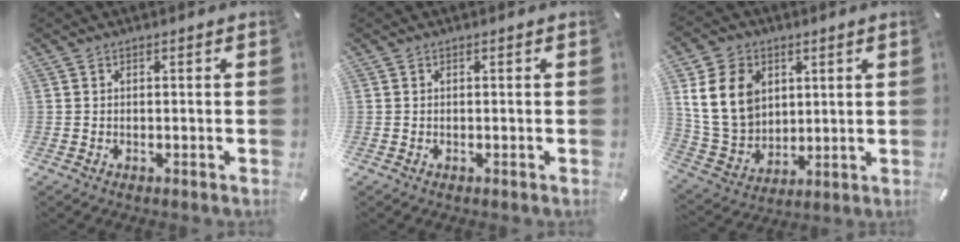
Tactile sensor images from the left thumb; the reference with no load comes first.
{"total": 0.0}
{"total": 13.9, "force": [4.4, 11.2, 6.9], "torque": [-0.166, -0.005, 0.084]}